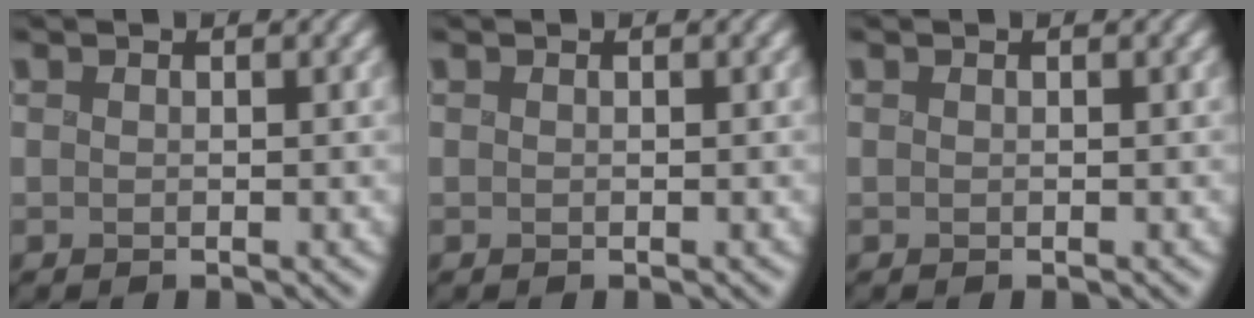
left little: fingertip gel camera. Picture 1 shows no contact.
{"total": 0.0}
{"total": 0.0}